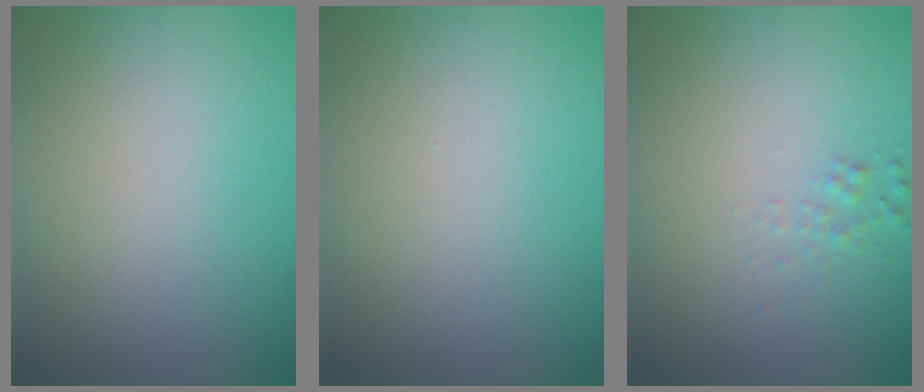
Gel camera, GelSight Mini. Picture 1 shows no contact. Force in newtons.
{"total": 0.0}
{"total": 0.8, "press": 0.8, "slide": 0.0}